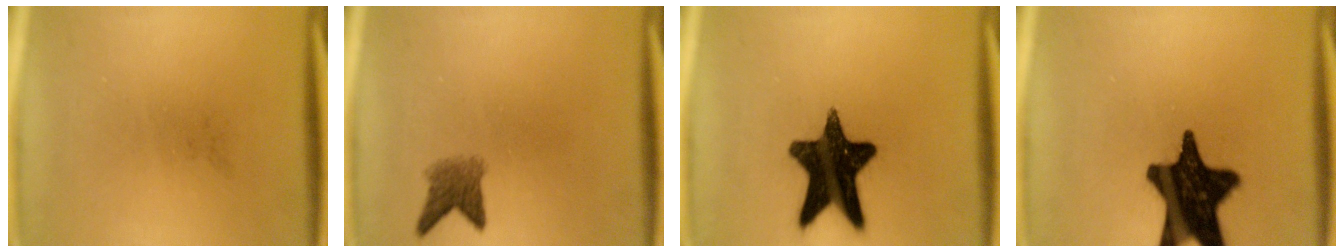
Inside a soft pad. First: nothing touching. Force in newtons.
{"total": 3.1}
{"total": 16.2}
{"total": 18.1}